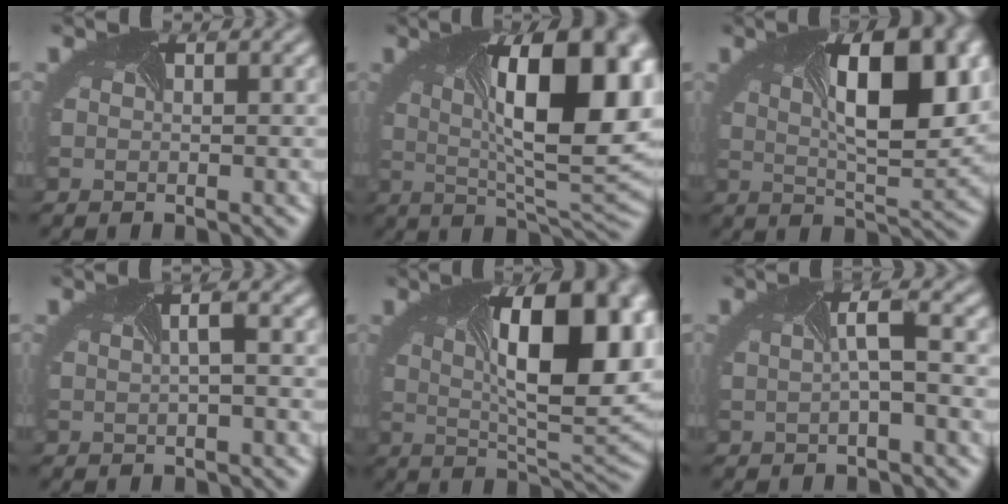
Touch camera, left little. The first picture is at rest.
{"total": 15.3, "force": [1.4, 6.5, 13.8], "torque": [-0.174, -0.005, 0.026]}
{"total": 9.5, "force": [1.8, 3.6, 8.6], "torque": [-0.130, -0.006, 0.038]}
{"total": 1.1, "force": [-0.8, -0.1, 0.7], "torque": [-0.009, -0.003, -0.002]}
{"total": 13.8, "force": [1.6, 5.8, 12.4], "torque": [-0.161, 0.001, 0.026]}
{"total": 1.7, "force": [-1.1, -0.3, 1.3], "torque": [-0.037, -0.002, -0.009]}